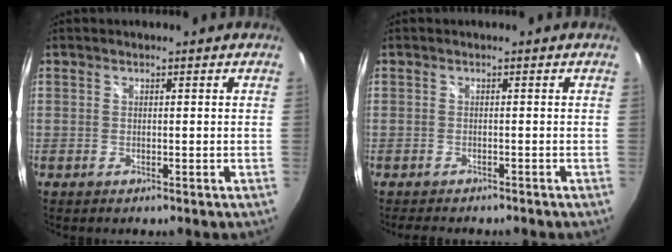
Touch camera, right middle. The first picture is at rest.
{"total": 3.4, "force": [-3.0, 1.0, 1.4], "torque": [-0.028, -0.011, -0.045]}